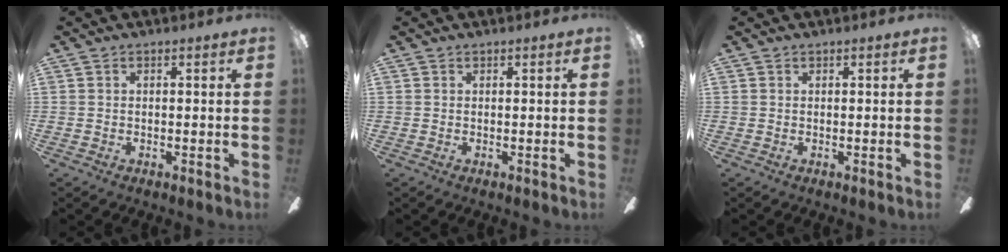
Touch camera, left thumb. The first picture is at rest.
{"total": 0.0}
{"total": 0.0}